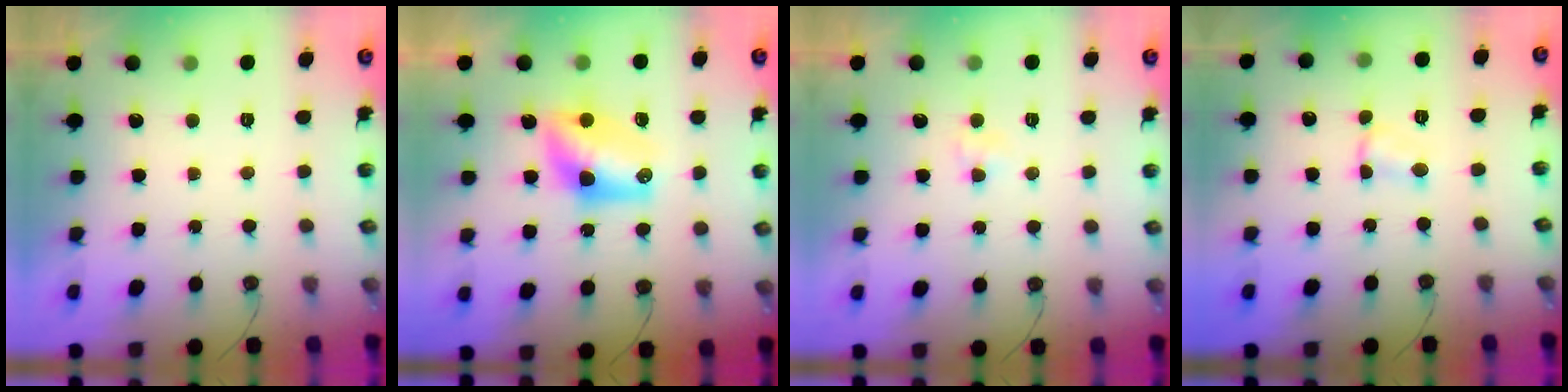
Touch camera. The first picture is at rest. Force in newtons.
{"total": 10.9, "press": 10.0, "slide": 4.3}
{"total": 2.4, "press": 2.3, "slide": 0.3}
{"total": 2.7, "press": 2.7, "slide": 0.3}